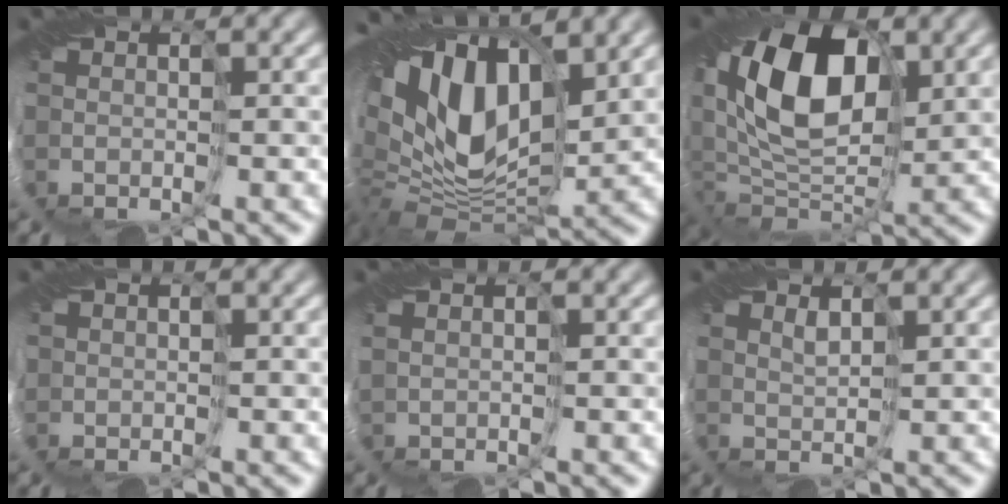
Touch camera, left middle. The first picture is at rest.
{"total": 15.9, "force": [3.4, 10.1, 11.8], "torque": [-0.234, -0.003, 0.073]}
{"total": 13.5, "force": [2.1, 8.2, 10.6], "torque": [-0.203, 0.009, 0.026]}
{"total": 0.7, "force": [0.1, 0.7, -0.2], "torque": [0.004, -0.001, 0.004]}
{"total": 0.0}
{"total": 0.7, "force": [0.5, 0.3, 0.3], "torque": [-0.008, 0.000, 0.010]}